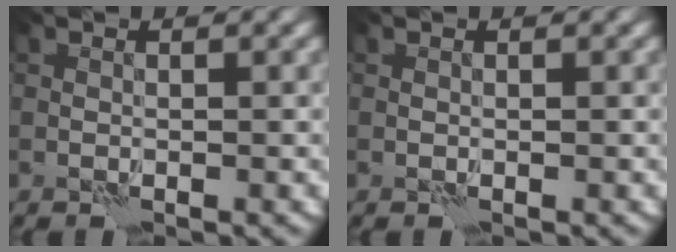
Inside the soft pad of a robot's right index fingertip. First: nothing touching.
{"total": 0.0}